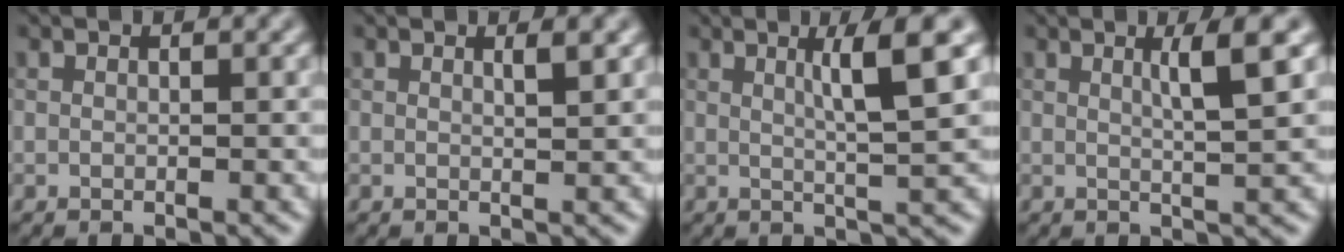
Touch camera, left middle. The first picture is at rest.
{"total": 1.2, "force": [0.6, 0.3, 1.0], "torque": [-0.010, 0.003, 0.008]}
{"total": 4.7, "force": [1.7, 0.5, 4.4], "torque": [-0.065, 0.003, 0.029]}
{"total": 3.3, "force": [1.2, 0.4, 3.0], "torque": [-0.039, 0.006, 0.019]}